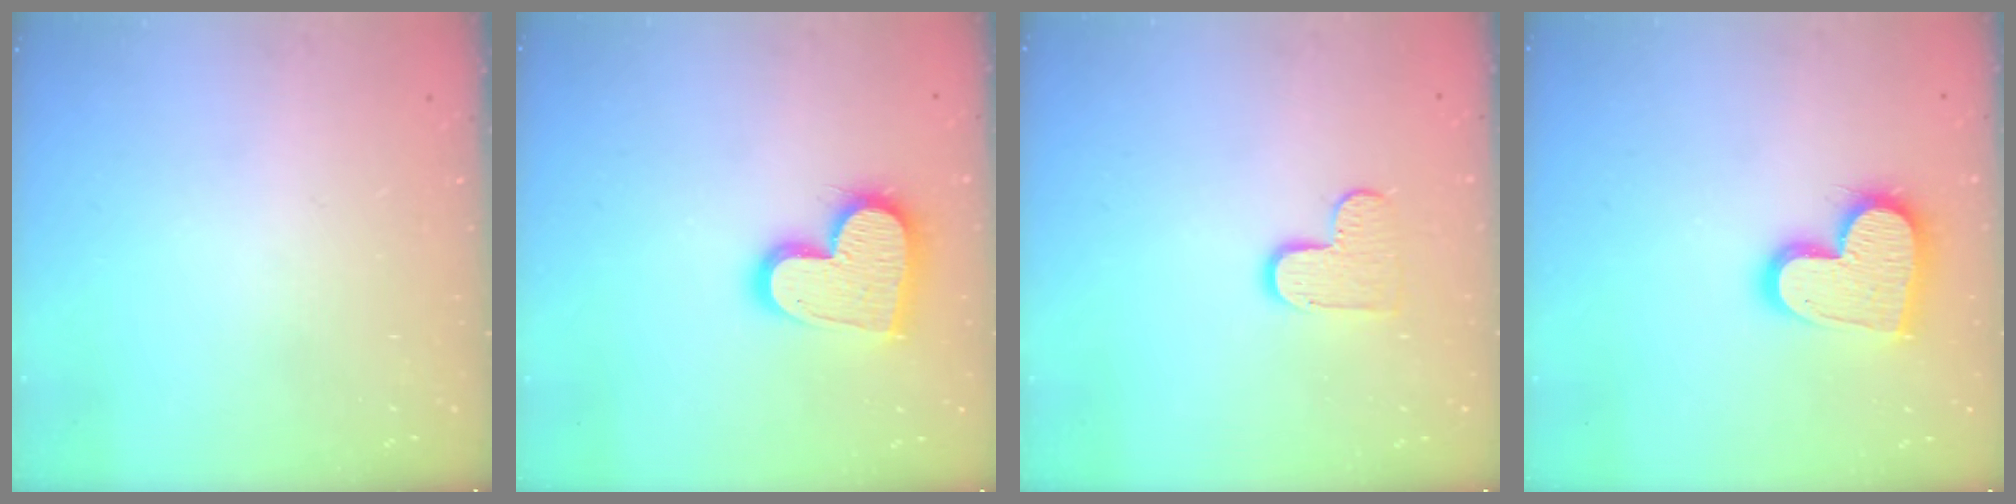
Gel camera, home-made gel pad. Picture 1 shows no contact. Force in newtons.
{"total": 17.0, "press": 16.9, "slide": 1.4}
{"total": 7.7, "press": 7.6, "slide": 0.3}
{"total": 17.0, "press": 16.9, "slide": 1.4}